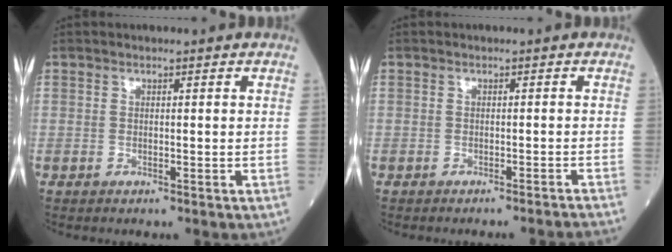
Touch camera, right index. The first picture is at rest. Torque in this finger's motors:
{"motor_torque": [-0.25, -0.23, 0.01, 0.00]}